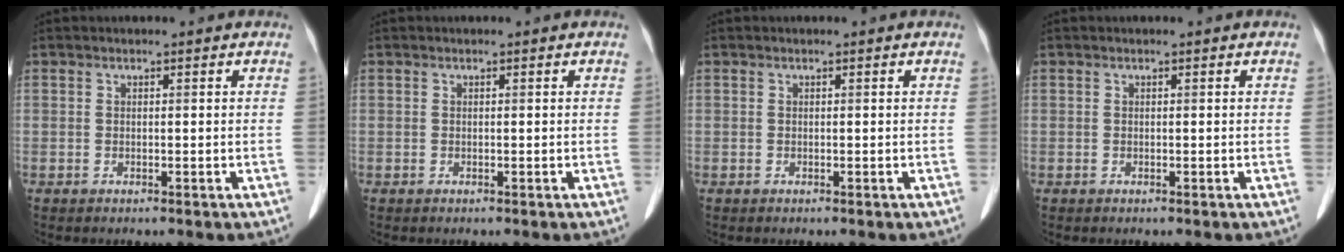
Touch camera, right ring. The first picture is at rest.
{"total": 0.0}
{"total": 0.0}
{"total": 0.0}